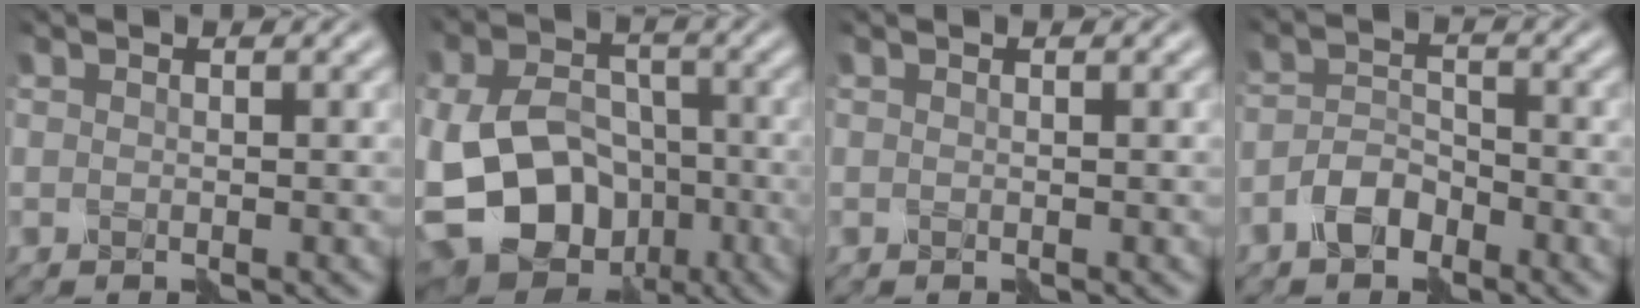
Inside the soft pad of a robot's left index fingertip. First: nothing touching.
{"total": 18.4, "force": [-5.4, 15.4, 8.3], "torque": [-0.194, -0.024, -0.099]}
{"total": 0.0}
{"total": 2.8, "force": [-2.0, 1.4, 1.4], "torque": [-0.028, 0.012, -0.043]}